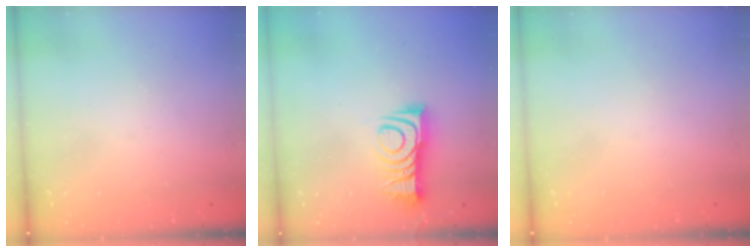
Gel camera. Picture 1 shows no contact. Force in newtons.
{"total": 10.7, "press": 10.6, "slide": 0.4}
{"total": 1.5, "press": 1.5, "slide": 0.1}